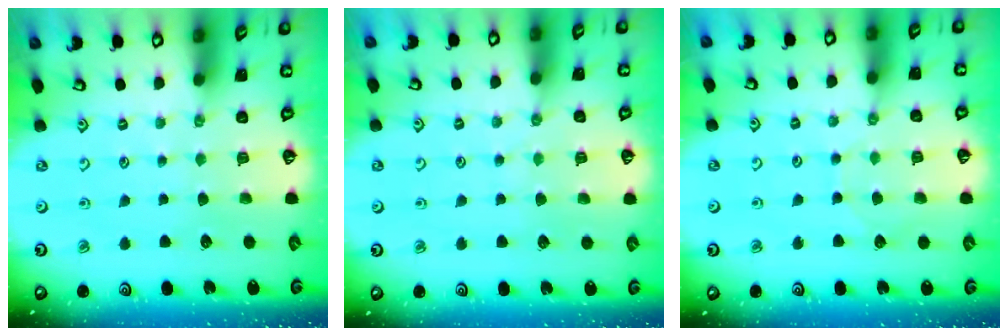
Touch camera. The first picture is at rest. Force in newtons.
{"total": 2.9, "press": 2.9, "slide": 0.2}
{"total": 5.8, "press": 5.8, "slide": 0.5}